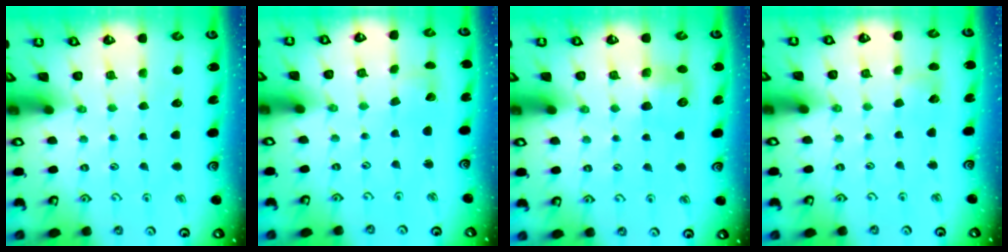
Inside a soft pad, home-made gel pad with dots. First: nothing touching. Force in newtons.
{"total": 2.0, "press": 2.0, "slide": 0.1}
{"total": 7.0, "press": 7.0, "slide": 0.4}
{"total": 5.8, "press": 5.8, "slide": 0.6}